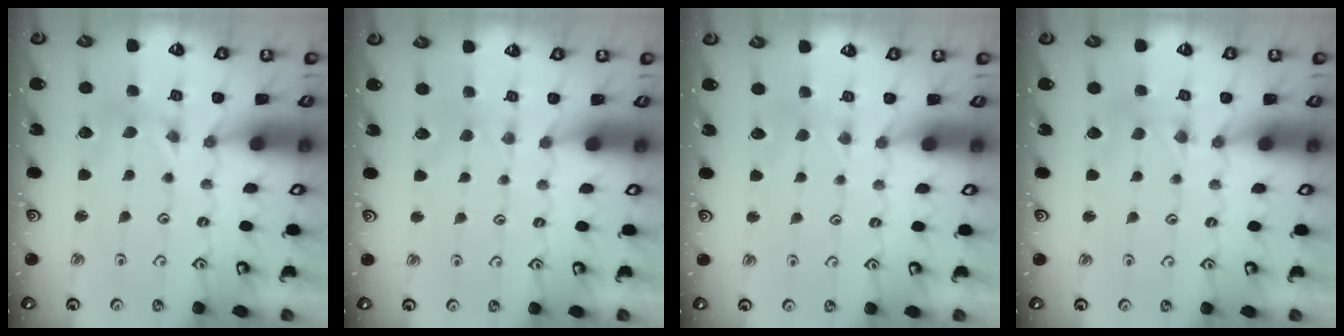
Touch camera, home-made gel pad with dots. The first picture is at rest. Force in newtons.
{"total": 1.6, "press": 1.5, "slide": 0.4}
{"total": 2.5, "press": 2.4, "slide": 0.5}
{"total": 2.5, "press": 2.5, "slide": 0.3}